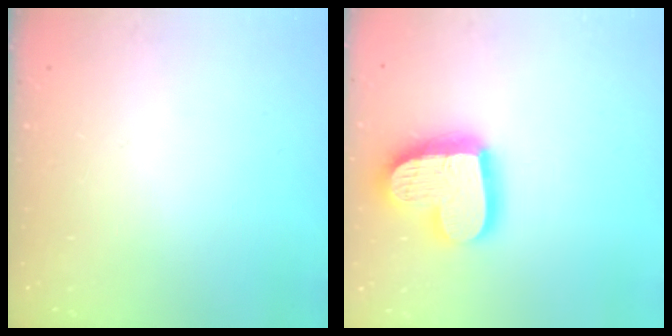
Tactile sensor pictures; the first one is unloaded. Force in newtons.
{"total": 20.5, "press": 20.4, "slide": 1.5}